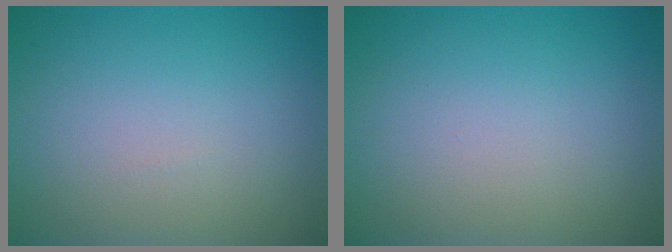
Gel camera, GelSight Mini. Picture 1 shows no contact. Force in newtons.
{"total": 0.0}